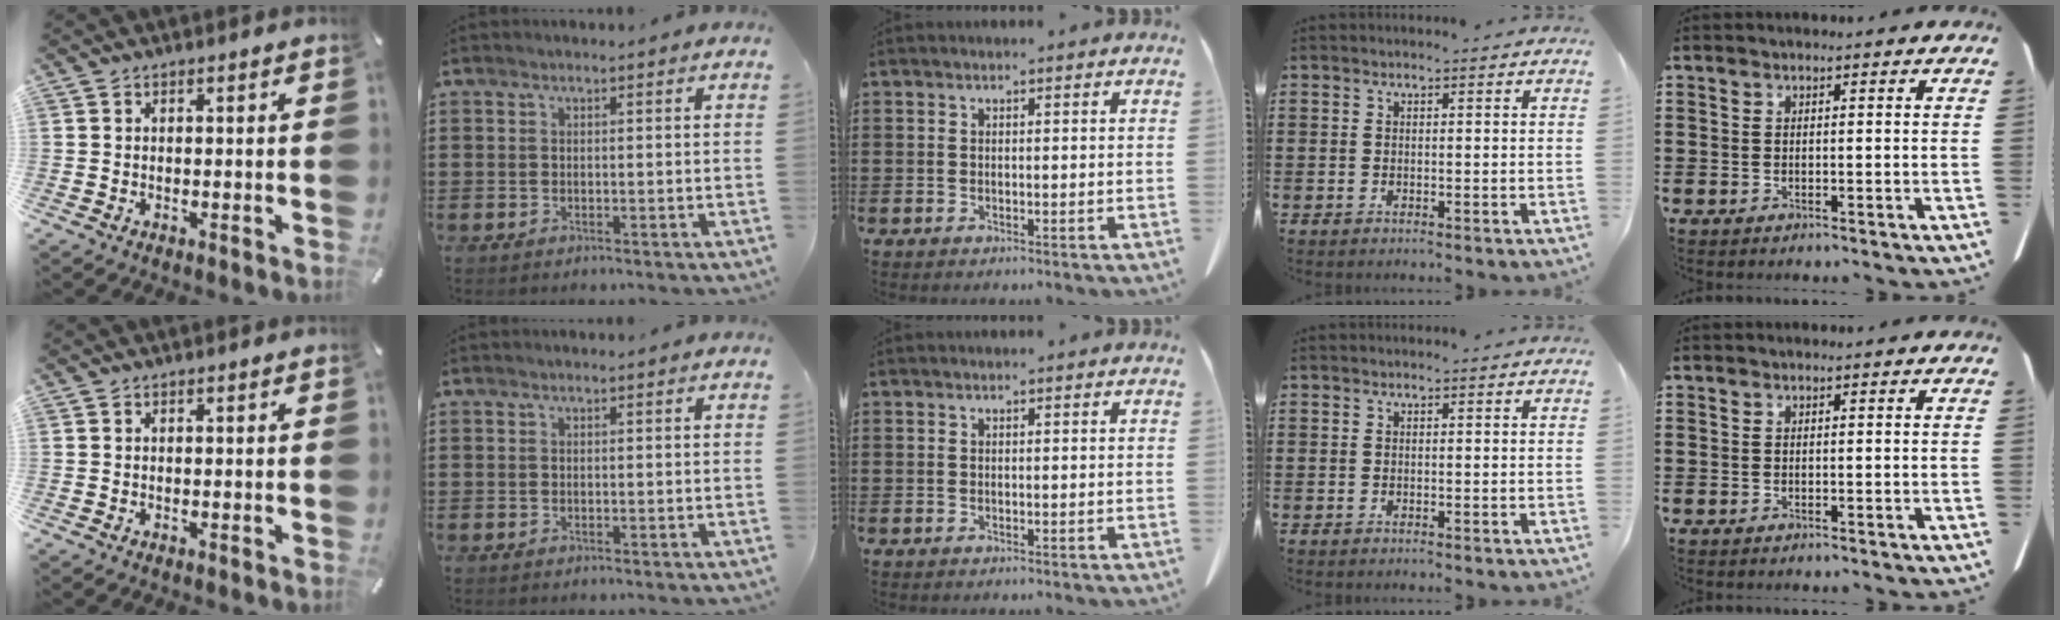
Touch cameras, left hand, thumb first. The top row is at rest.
{}